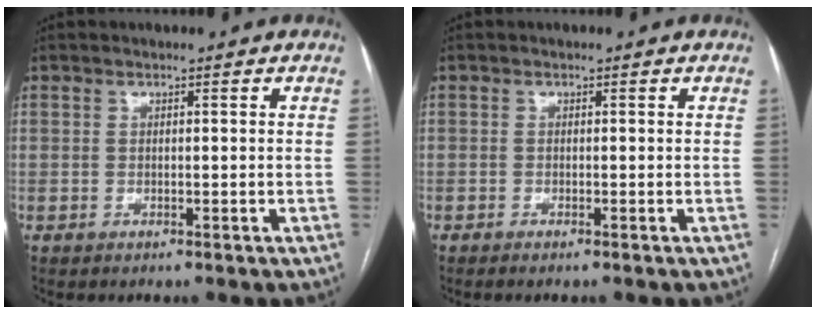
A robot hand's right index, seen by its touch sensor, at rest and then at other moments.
{"total": 0.9, "force": [-0.7, -0.1, 0.5], "torque": [-0.011, -0.002, -0.012]}